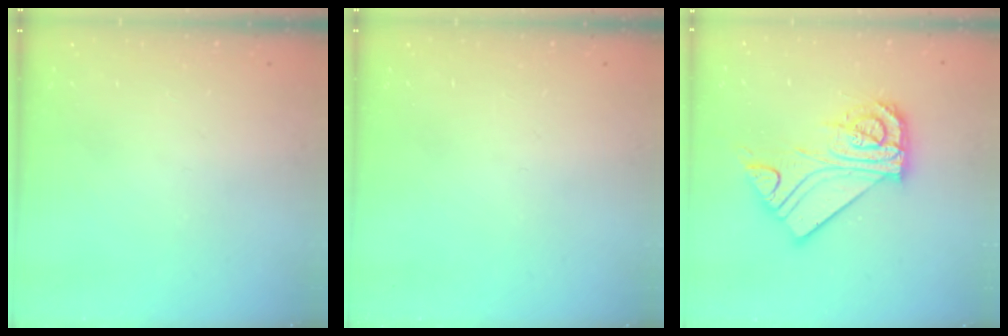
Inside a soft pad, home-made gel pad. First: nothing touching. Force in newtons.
{"total": 0.0}
{"total": 13.6, "press": 13.6, "slide": 0.7}